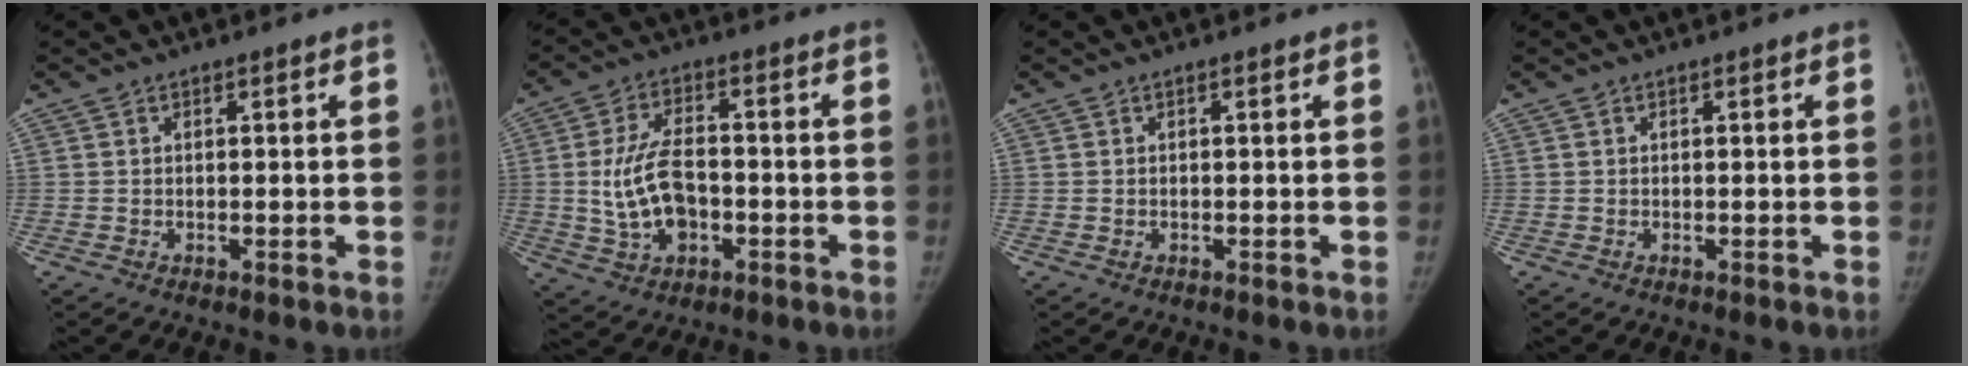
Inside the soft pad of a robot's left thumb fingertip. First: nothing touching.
{"total": 10.7, "force": [-1.6, 6.4, 8.4], "torque": [-0.150, 0.017, -0.026]}
{"total": 0.0}
{"total": 0.0}